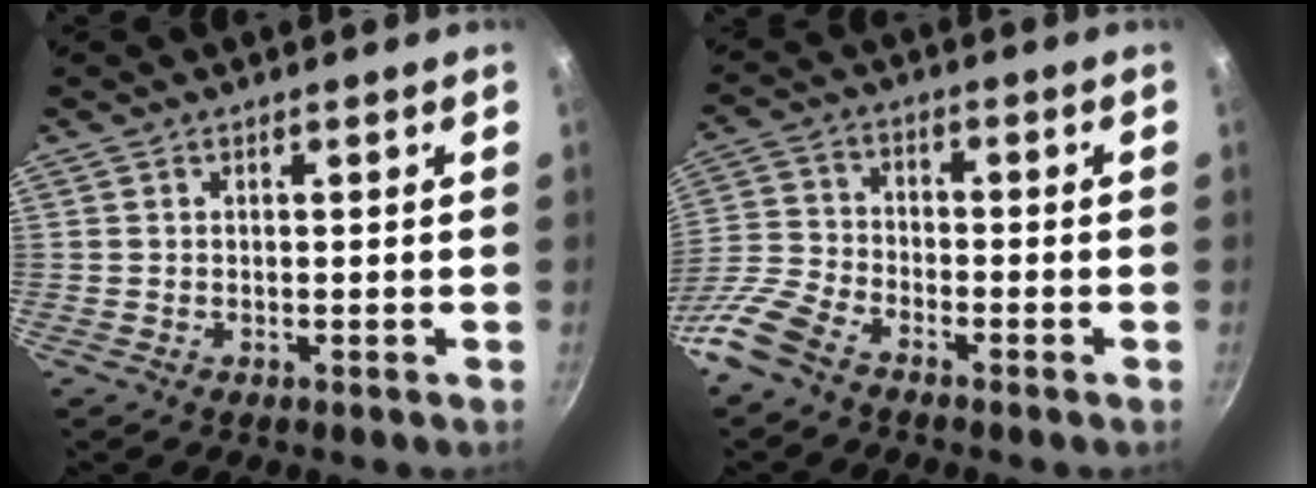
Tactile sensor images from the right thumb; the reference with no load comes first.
{"total": 9.4, "force": [-6.7, 4.2, 5.0], "torque": [-0.110, 0.039, -0.158]}